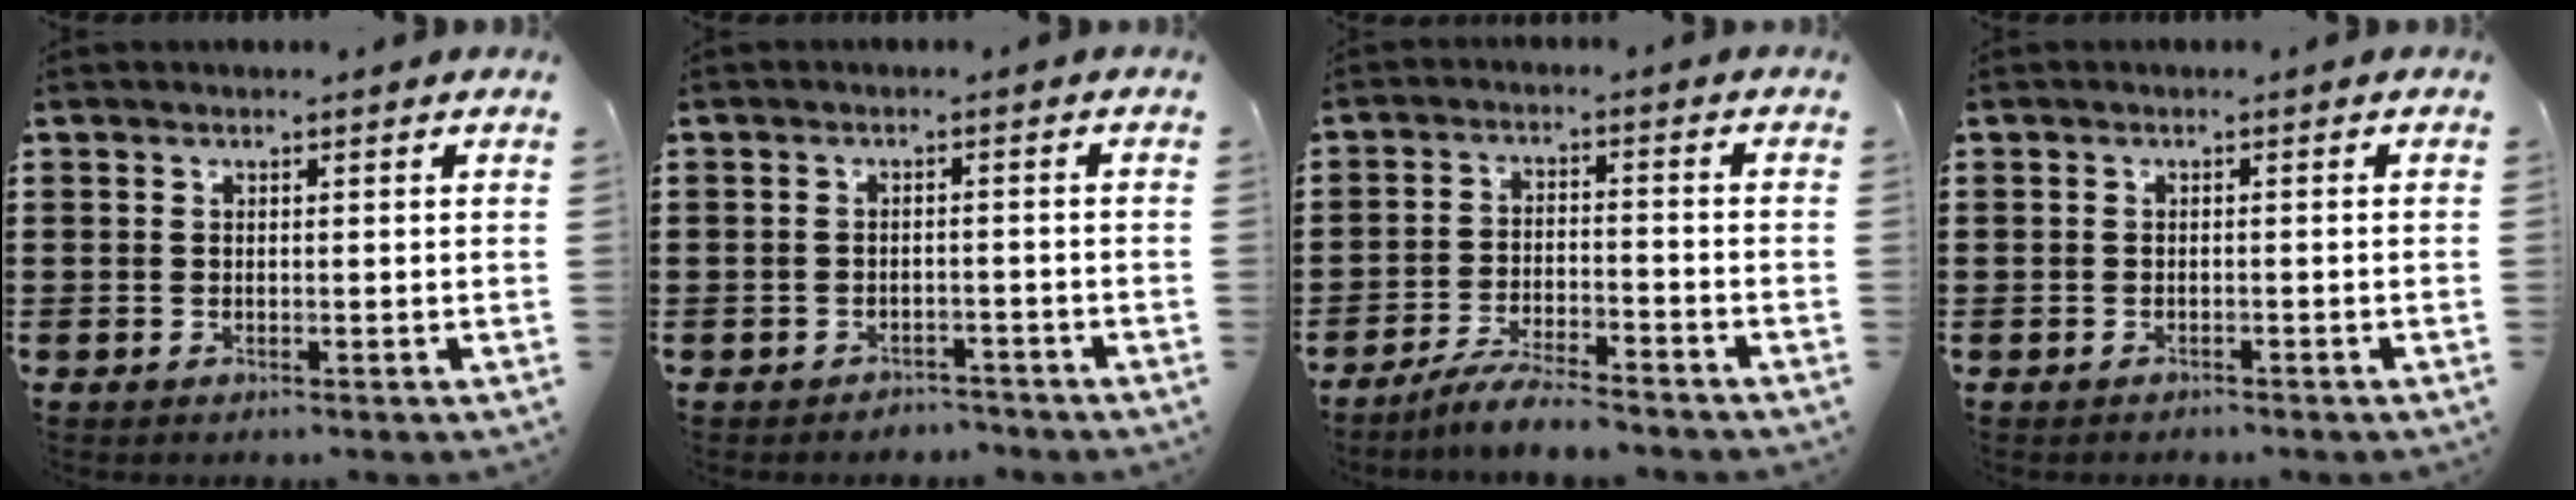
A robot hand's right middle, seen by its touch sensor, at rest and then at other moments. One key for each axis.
{"total": 2.0, "fx": -2.0, "fy": 0.3, "fz": -0.3, "tx": -0.003, "ty": -0.001, "tz": -0.045}
{"total": 5.7, "fx": -5.3, "fy": 0.1, "fz": 2.0, "tx": -0.046, "ty": -0.008, "tz": -0.103}
{"total": 0.9, "fx": -0.9, "fy": 0.2, "fz": -0.1, "tx": 0.000, "ty": 0.000, "tz": -0.019}